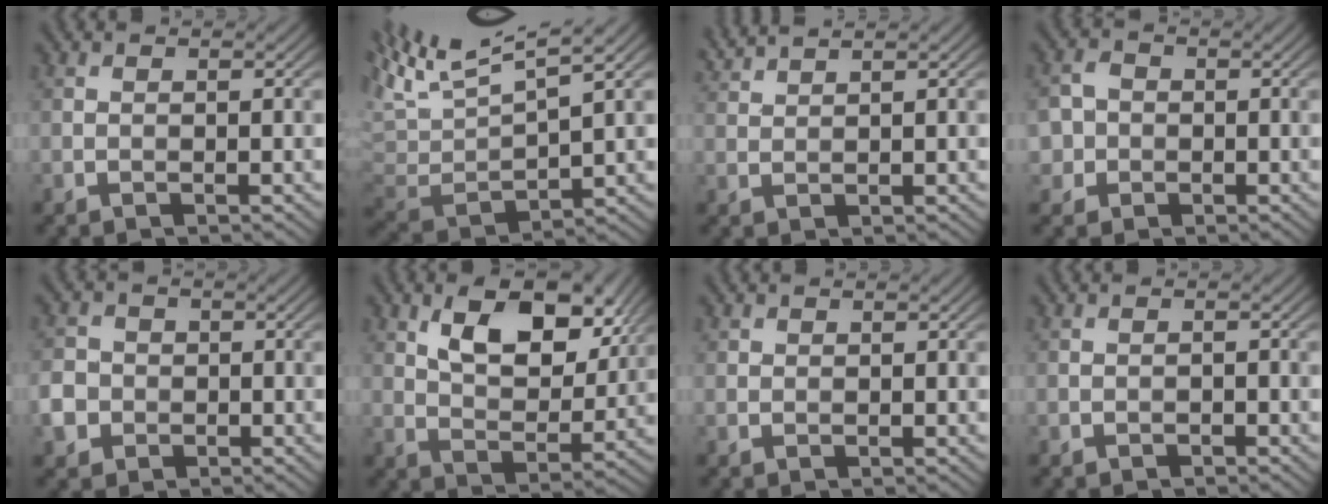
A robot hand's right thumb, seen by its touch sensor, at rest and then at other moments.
{"total": 11.1, "force": [6.9, 2.9, 8.2], "torque": [-0.186, 0.023, 0.126]}
{"total": 2.6, "force": [2.4, 0.1, 1.1], "torque": [-0.026, 0.011, 0.052]}
{"total": 3.2, "force": [-0.7, 2.9, 0.9], "torque": [-0.018, 0.001, -0.020]}
{"total": 4.0, "force": [-1.3, 3.6, 1.4], "torque": [-0.040, -0.007, -0.034]}
{"total": 10.7, "force": [5.2, 5.5, 7.5], "torque": [-0.137, -0.004, 0.091]}
{"total": 0.7, "force": [0.5, 0.6, 0.1], "torque": [-0.001, -0.002, 0.011]}
{"total": 0.7, "force": [-0.6, 0.3, 0.2], "torque": [-0.002, 0.000, -0.010]}